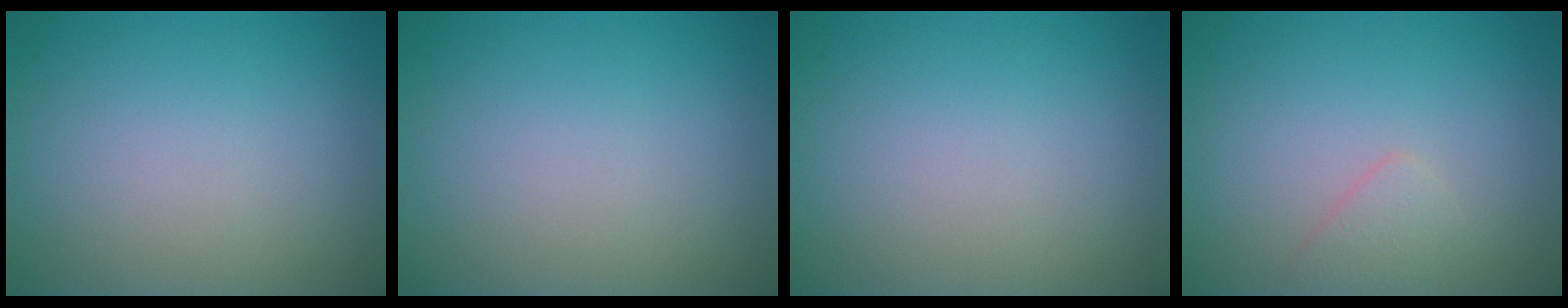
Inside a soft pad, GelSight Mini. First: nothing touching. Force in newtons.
{"total": 0.0}
{"total": 0.0}
{"total": 1.2, "press": 1.2, "slide": 0.1}